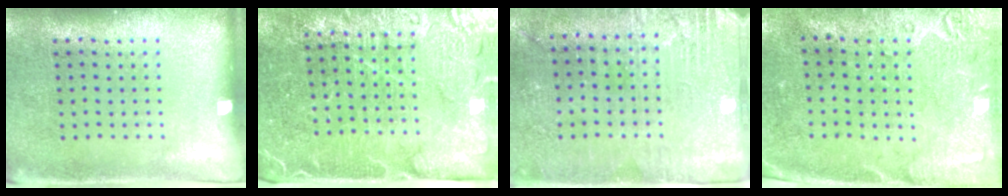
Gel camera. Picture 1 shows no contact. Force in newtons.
{"total": 4.5, "press": 4.2, "slide": 1.7}
{"total": 2.8, "press": 2.7, "slide": 0.6}
{"total": 2.7, "press": 2.3, "slide": 1.5}